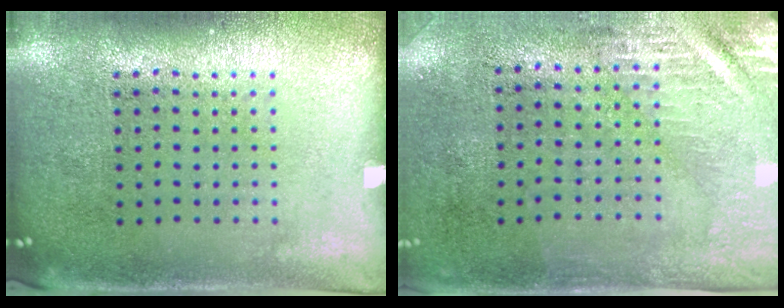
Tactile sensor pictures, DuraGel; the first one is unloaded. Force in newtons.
{"total": 2.9, "press": 2.5, "slide": 1.5}